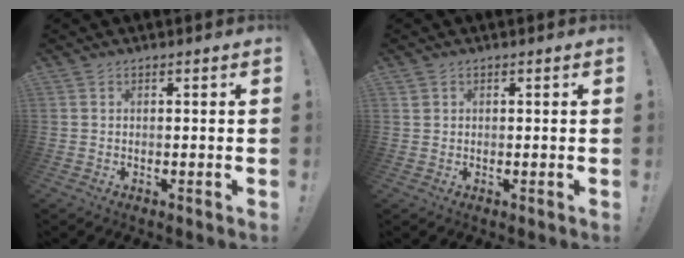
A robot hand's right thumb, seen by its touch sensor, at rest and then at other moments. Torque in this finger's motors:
{"motor_torque": [-0.60, 0.07, -0.18, 0.11, 0.00]}